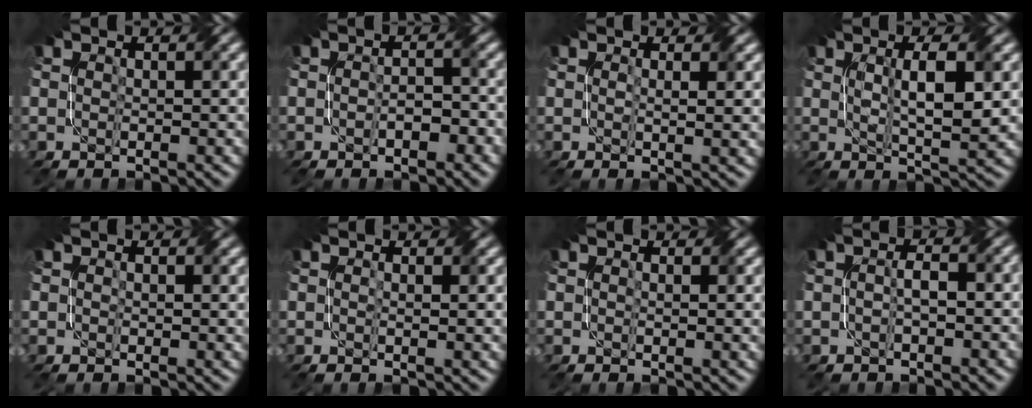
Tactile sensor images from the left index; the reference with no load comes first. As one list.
[{"total": 2.2, "force": [-0.9, 1.0, 1.7], "torque": [-0.028, 0.004, -0.013]}, {"total": 1.9, "force": [0.6, 0.3, 1.8], "torque": [-0.030, -0.002, 0.010]}, {"total": 5.5, "force": [0.9, 1.1, 5.3], "torque": [-0.088, 0.001, 0.018]}, {"total": 1.2, "force": [0.7, 0.7, 0.7], "torque": [-0.009, -0.002, 0.012]}, {"total": 1.2, "force": [0.4, 0.2, 1.1], "torque": [-0.018, -0.003, 0.007]}, {"total": 1.2, "force": [0.4, 0.3, 1.1], "torque": [-0.016, -0.004, 0.008]}, {"total": 1.8, "force": [-0.4, 0.5, 1.6], "torque": [-0.035, 0.005, -0.008]}]